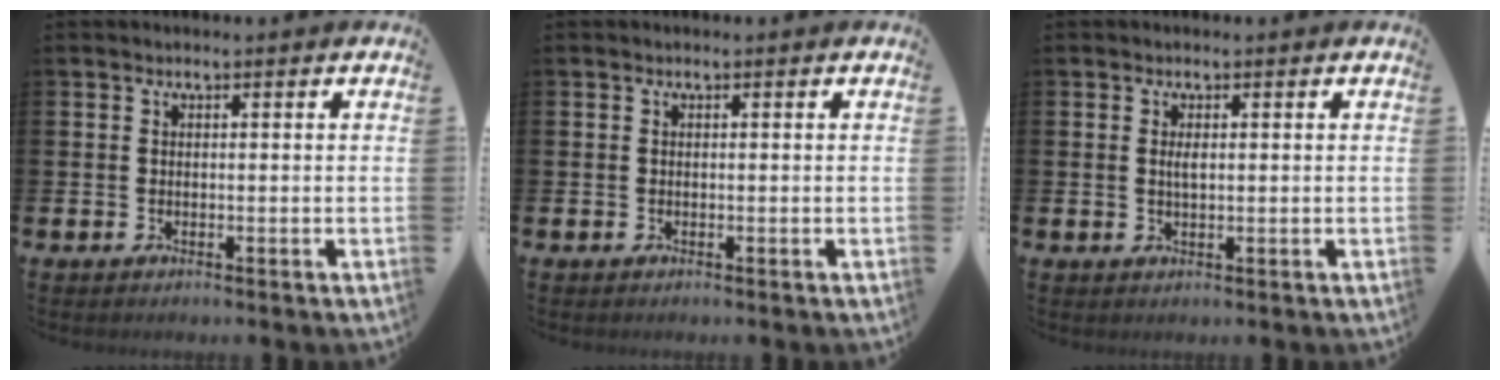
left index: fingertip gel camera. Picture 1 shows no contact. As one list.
[{"total": 0.0}, {"total": 1.3, "force": [0.3, 0.4, 1.2], "torque": [-0.024, 0.003, 0.004]}]